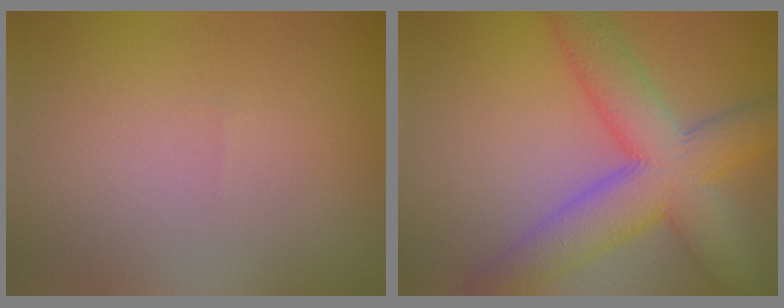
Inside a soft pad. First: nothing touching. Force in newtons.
{"total": 9.3, "press": 9.3, "slide": 0.6}